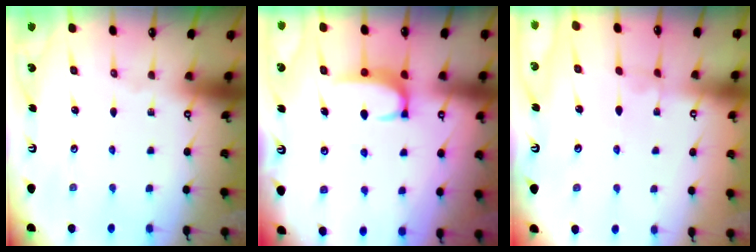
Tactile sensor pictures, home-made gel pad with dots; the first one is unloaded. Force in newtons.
{"total": 2.8, "press": 2.7, "slide": 0.4}
{"total": 2.8, "press": 2.7, "slide": 0.4}